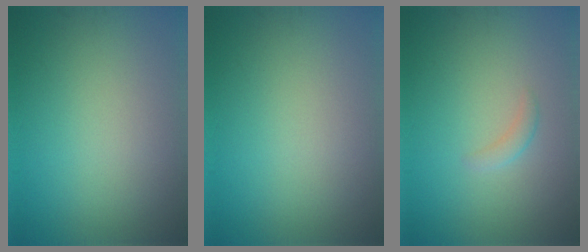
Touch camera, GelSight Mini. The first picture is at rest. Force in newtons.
{"total": 0.0}
{"total": 1.0, "press": 1.0, "slide": 0.0}